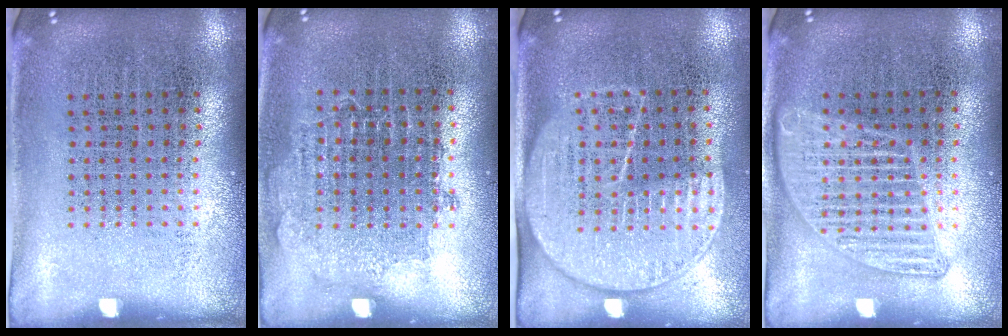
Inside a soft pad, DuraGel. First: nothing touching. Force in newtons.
{"total": 0.8, "press": 0.8, "slide": 0.3}
{"total": 1.8, "press": 1.5, "slide": 1.0}
{"total": 1.3, "press": 1.3, "slide": 0.1}